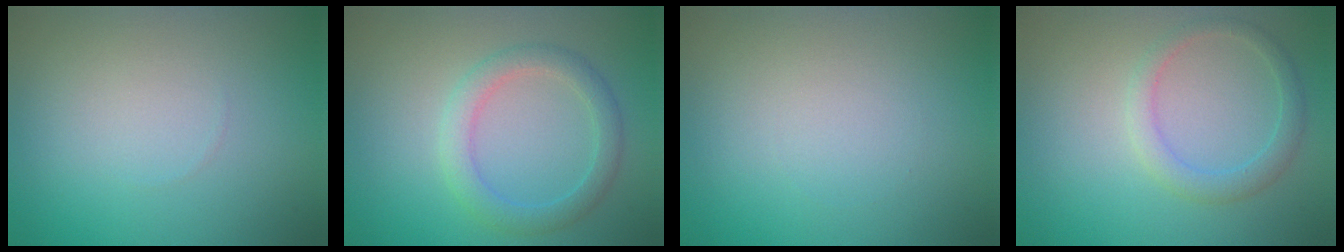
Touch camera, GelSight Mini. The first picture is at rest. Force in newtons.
{"total": 2.9, "press": 2.9, "slide": 0.1}
{"total": 0.0}
{"total": 2.2, "press": 2.2, "slide": 0.1}